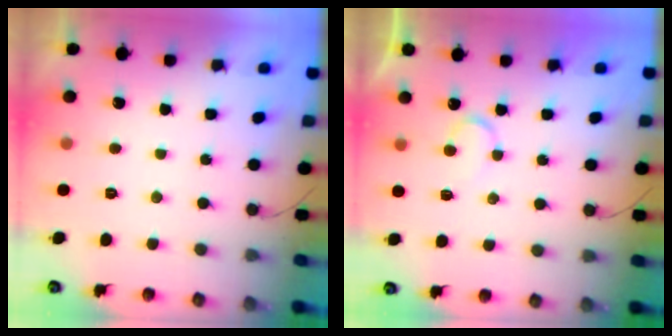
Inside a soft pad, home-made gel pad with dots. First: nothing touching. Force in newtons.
{"total": 6.3, "press": 6.3, "slide": 0.4}